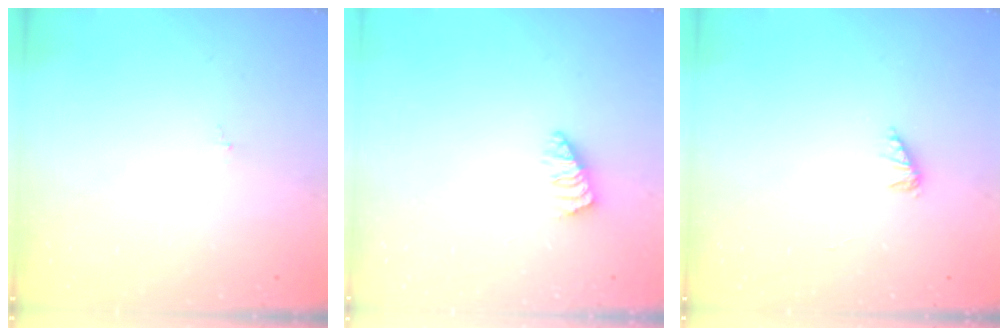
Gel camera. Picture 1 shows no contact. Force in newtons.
{"total": 1.0, "press": 1.0, "slide": 0.2}
{"total": 2.1, "press": 2.1, "slide": 0.3}